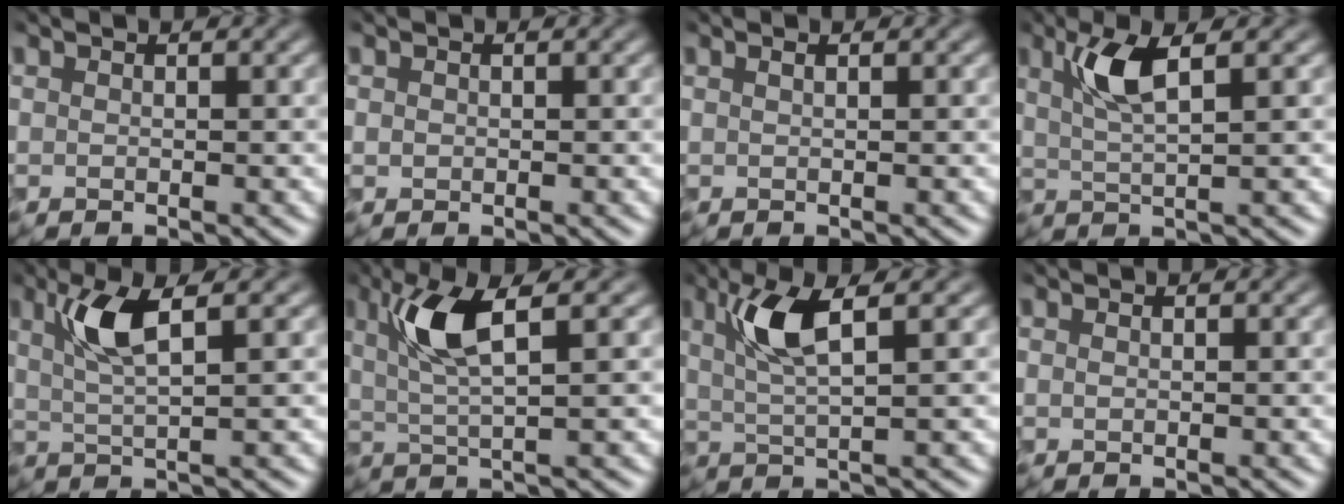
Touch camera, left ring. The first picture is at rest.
{"total": 0.5, "force": [-0.3, -0.2, -0.3], "torque": [-0.006, 0.002, 0.008]}
{"total": 1.0, "force": [0.3, 0.5, 0.8], "torque": [-0.002, 0.007, -0.010]}
{"total": 3.0, "force": [0.6, 0.5, 2.9], "torque": [-0.071, 0.001, 0.024]}
{"total": 3.3, "force": [0.6, 0.5, 3.2], "torque": [-0.079, 0.000, 0.025]}
{"total": 4.1, "force": [0.8, 0.7, 4.0], "torque": [-0.094, 0.001, 0.027]}
{"total": 3.7, "force": [0.7, 0.6, 3.5], "torque": [-0.087, 0.000, 0.025]}
{"total": 0.0}